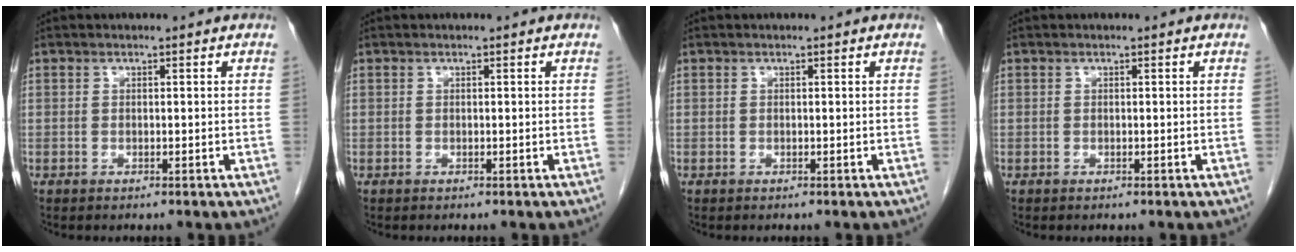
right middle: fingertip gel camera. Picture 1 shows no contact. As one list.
[{"total": 0.0}, {"total": 0.0}, {"total": 0.0}]